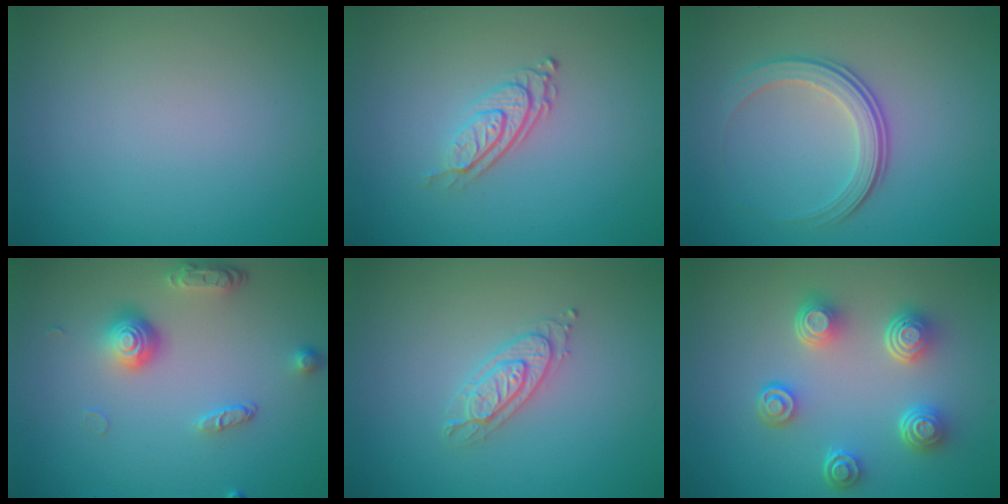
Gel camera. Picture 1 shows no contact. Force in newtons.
{"total": 3.1, "press": 1.9, "slide": 2.4}
{"total": 3.2, "press": 2.6, "slide": 1.9}
{"total": 3.7, "press": 2.7, "slide": 2.5}
{"total": 2.2, "press": 2.2, "slide": 0.3}
{"total": 5.1, "press": 3.8, "slide": 3.4}